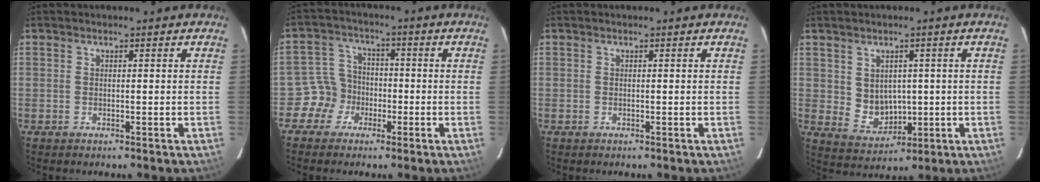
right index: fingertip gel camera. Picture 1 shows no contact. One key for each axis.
{"total": 5.9, "fx": -2.8, "fy": 5.1, "fz": 0.3, "tx": -0.010, "ty": 0.027, "tz": -0.055}
{"total": 0.0}
{"total": 6.1, "fx": 0.8, "fy": 5.4, "fz": 2.8, "tx": -0.053, "ty": -0.002, "tz": 0.036}